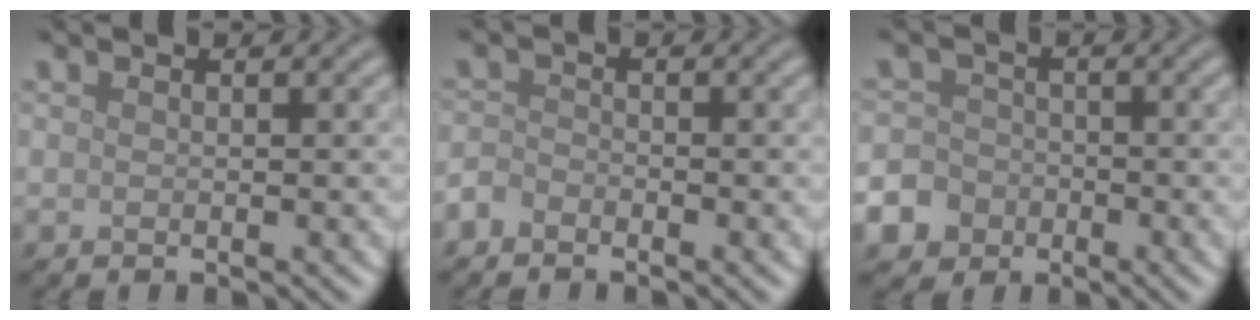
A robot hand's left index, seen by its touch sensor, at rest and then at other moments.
{"total": 1.5, "force": [-1.2, 0.7, 0.3], "torque": [-0.005, 0.003, -0.031]}
{"total": 7.4, "force": [-3.9, 6.1, 1.5], "torque": [-0.034, -0.025, -0.087]}